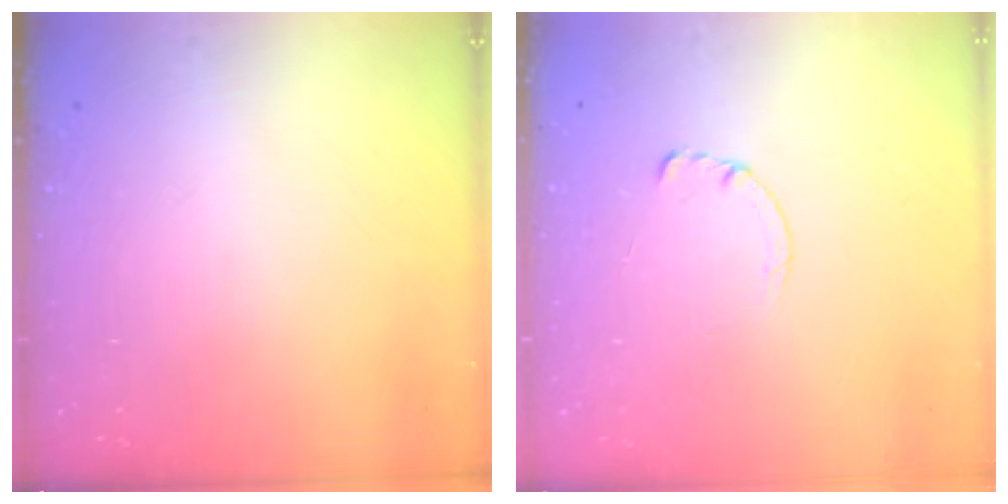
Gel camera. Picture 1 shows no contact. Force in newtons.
{"total": 0.7, "press": 0.6, "slide": 0.1}